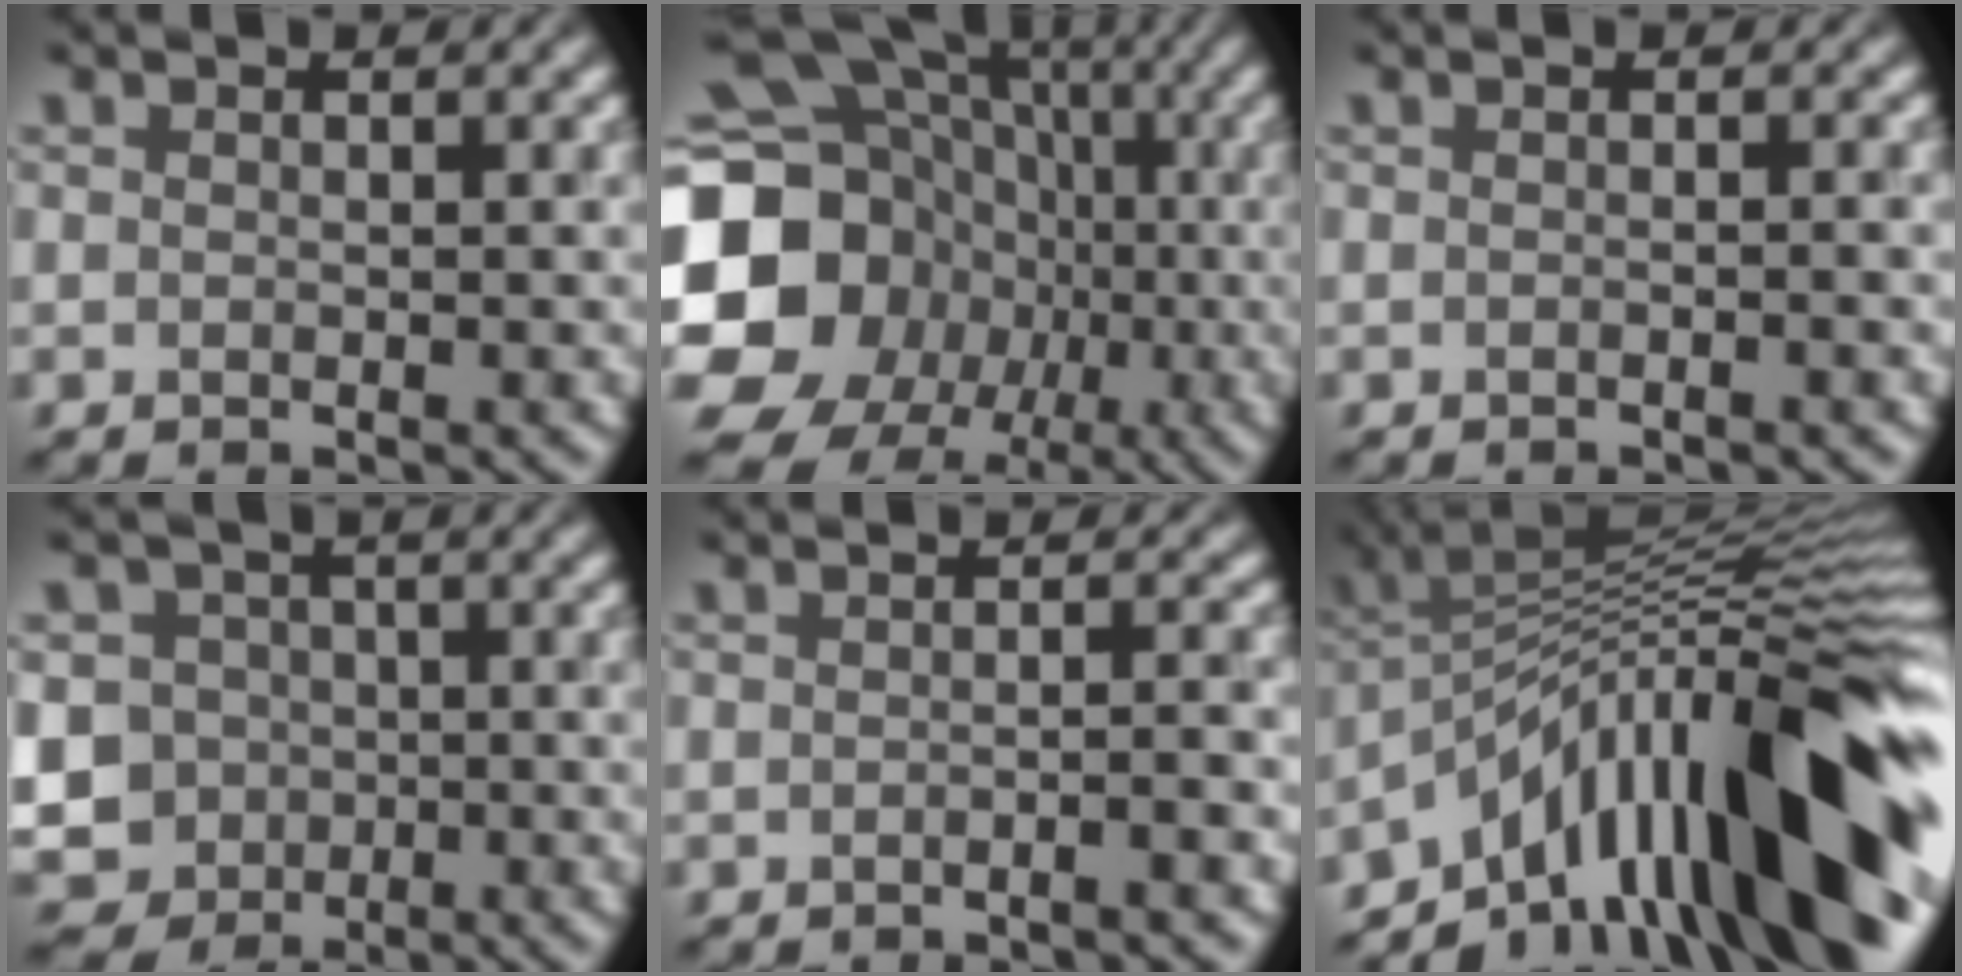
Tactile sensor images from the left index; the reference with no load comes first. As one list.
[{"total": 22.4, "force": [-3.2, 20.1, 9.4], "torque": [-0.190, -0.010, -0.093]}, {"total": 0.7, "force": [-0.4, -0.1, 0.5], "torque": [-0.011, 0.003, -0.007]}, {"total": 9.1, "force": [-2.4, 8.4, 2.8], "torque": [-0.065, 0.000, -0.074]}, {"total": 1.3, "force": [-0.9, 0.0, 1.0], "torque": [-0.014, 0.007, -0.016]}, {"total": 14.3, "force": [-5.8, 4.0, 12.5], "torque": [-0.194, 0.045, -0.099]}]